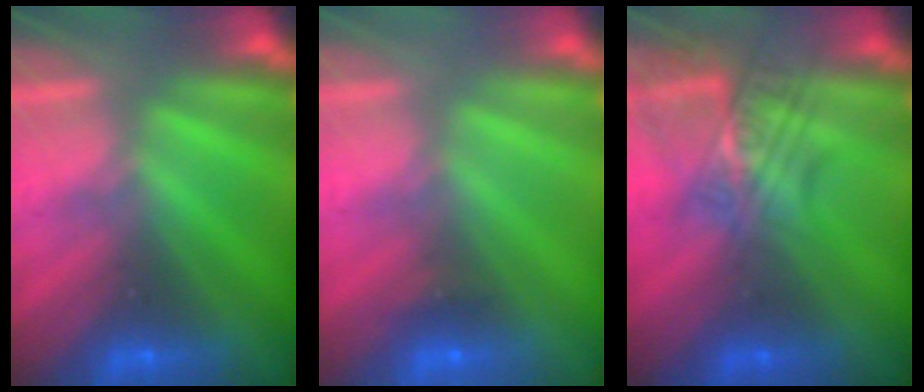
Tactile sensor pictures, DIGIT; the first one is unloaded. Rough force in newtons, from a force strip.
{"total": 2.4}
{"total": 2.4}